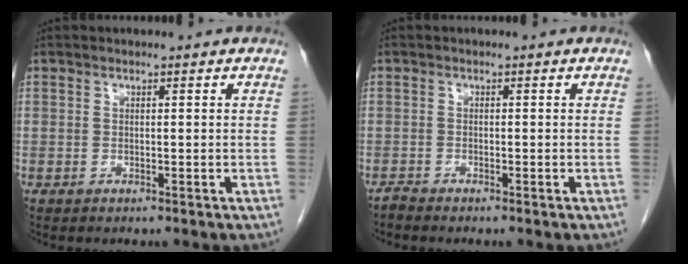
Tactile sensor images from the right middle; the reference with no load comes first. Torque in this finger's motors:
{"motor_torque": [-0.19, -0.05, -0.06, -0.01]}